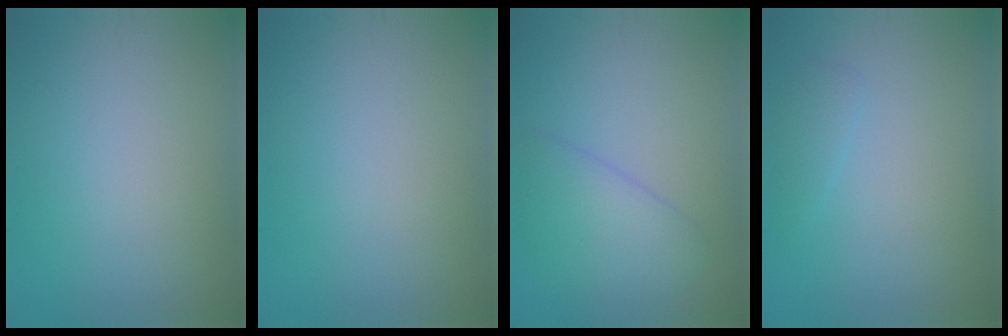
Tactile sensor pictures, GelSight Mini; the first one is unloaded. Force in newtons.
{"total": 0.0}
{"total": 3.4, "press": 3.4, "slide": 0.2}
{"total": 1.0, "press": 1.0, "slide": 0.1}